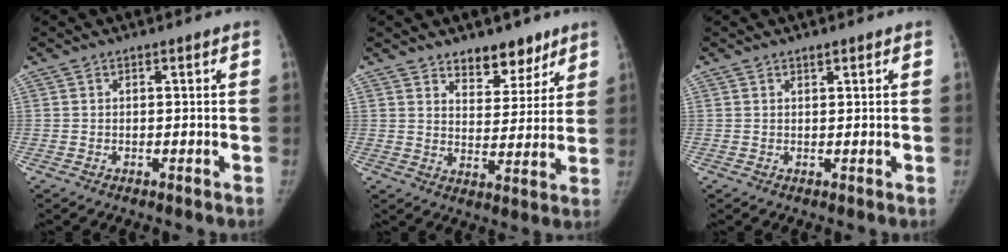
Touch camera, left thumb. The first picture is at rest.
{"total": 8.7, "force": [6.4, 4.7, 3.6], "torque": [-0.012, -0.041, 0.099]}
{"total": 0.8, "force": [0.7, 0.3, 0.3], "torque": [-0.004, -0.005, 0.011]}